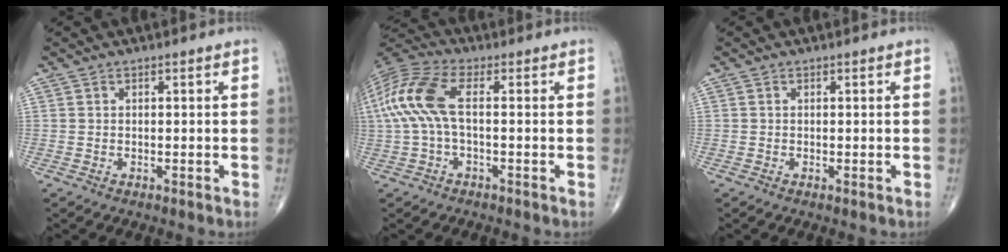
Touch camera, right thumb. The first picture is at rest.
{"total": 11.7, "force": [0.4, 4.9, 10.6], "torque": [-0.258, 0.031, 0.003]}
{"total": 0.0}